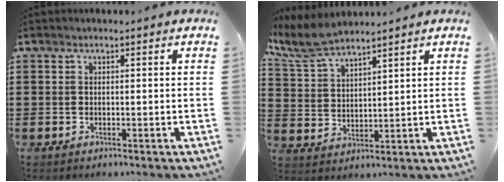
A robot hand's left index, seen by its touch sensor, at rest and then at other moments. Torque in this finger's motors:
{"motor_torque": [2.14, 0.00, 0.78, 0.16]}